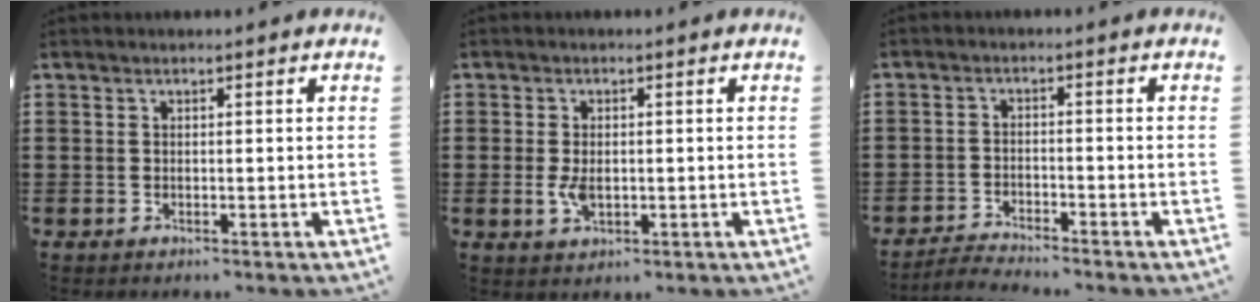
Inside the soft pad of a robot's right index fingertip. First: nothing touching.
{"total": 3.1, "force": [-0.3, 1.5, 2.6], "torque": [-0.065, -0.006, -0.009]}
{"total": 2.7, "force": [-2.7, 0.0, -0.1], "torque": [-0.003, 0.001, -0.057]}